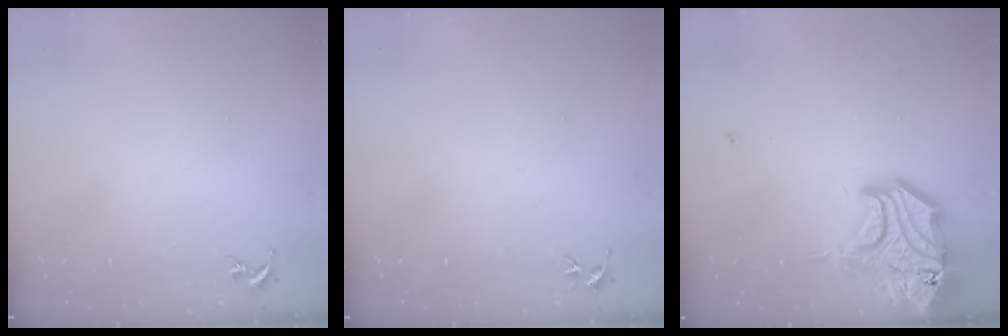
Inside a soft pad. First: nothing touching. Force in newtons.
{"total": 3.3, "press": 3.3, "slide": 0.4}
{"total": 23.5, "press": 23.3, "slide": 3.4}